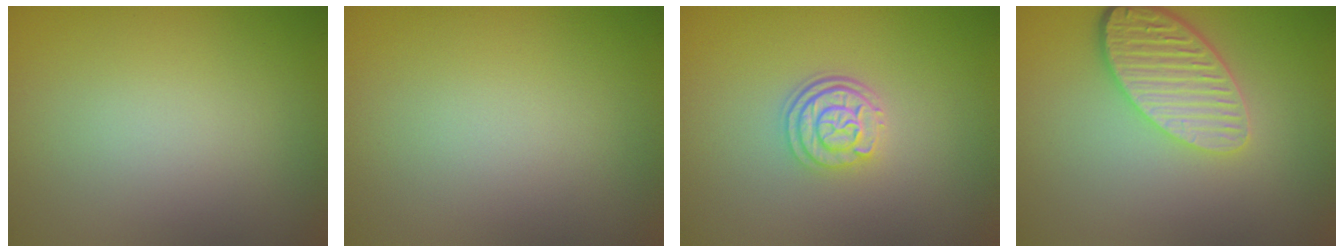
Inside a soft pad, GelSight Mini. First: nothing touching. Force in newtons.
{"total": 0.0}
{"total": 3.0, "press": 2.4, "slide": 1.7}
{"total": 5.1, "press": 3.8, "slide": 3.4}